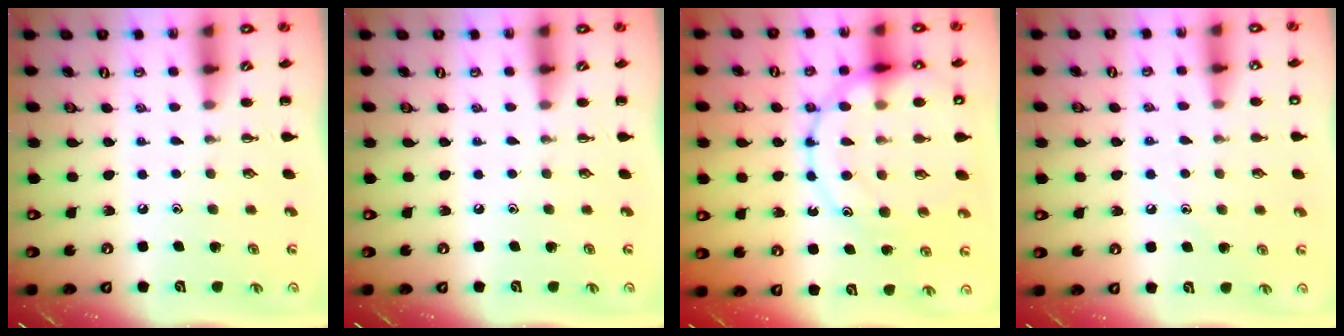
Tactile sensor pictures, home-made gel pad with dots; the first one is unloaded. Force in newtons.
{"total": 0.0}
{"total": 20.9, "press": 20.8, "slide": 2.3}
{"total": 9.4, "press": 9.2, "slide": 2.0}